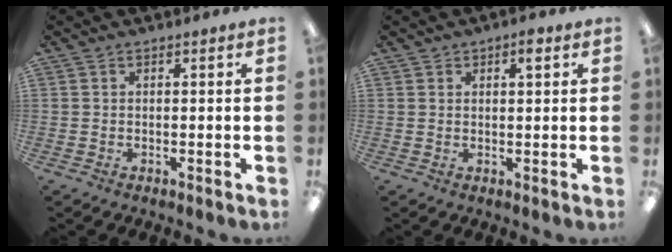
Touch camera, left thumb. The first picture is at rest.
{"total": 2.8, "force": [1.7, 1.3, 1.9], "torque": [-0.024, -0.001, 0.025]}